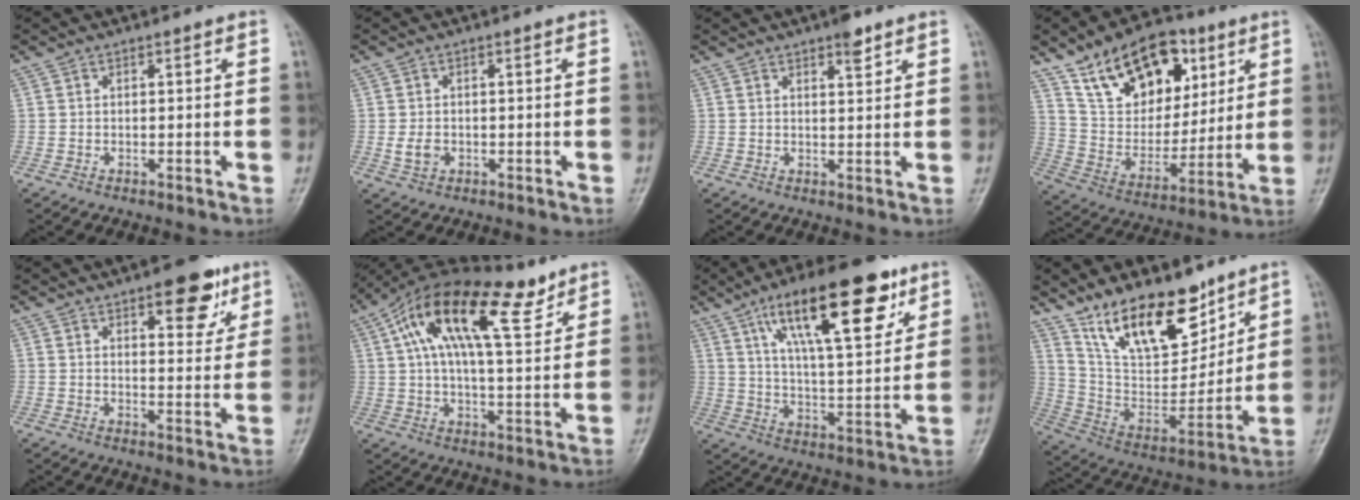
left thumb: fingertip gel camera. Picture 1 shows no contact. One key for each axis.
{"total": 2.9, "fx": -0.6, "fy": 2.2, "fz": 1.9, "tx": -0.032, "ty": 0.000, "tz": -0.009}
{"total": 3.2, "fx": 2.2, "fy": 0.9, "fz": 2.1, "tx": -0.023, "ty": -0.012, "tz": 0.031}
{"total": 21.2, "fx": 10.8, "fy": 13.0, "fz": 12.8, "tx": -0.158, "ty": -0.032, "tz": 0.193}
{"total": 9.7, "fx": 5.6, "fy": 4.1, "fz": 6.8, "tx": -0.058, "ty": -0.026, "tz": 0.073}
{"total": 20.0, "fx": 10.1, "fy": 7.9, "fz": 15.4, "tx": -0.251, "ty": -0.003, "tz": 0.168}
{"total": 22.0, "fx": 11.8, "fy": 7.6, "fz": 17.0, "tx": -0.240, "ty": -0.029, "tz": 0.196}
{"total": 20.4, "fx": 13.7, "fy": 9.1, "fz": 12.1, "tx": -0.149, "ty": -0.077, "tz": 0.255}